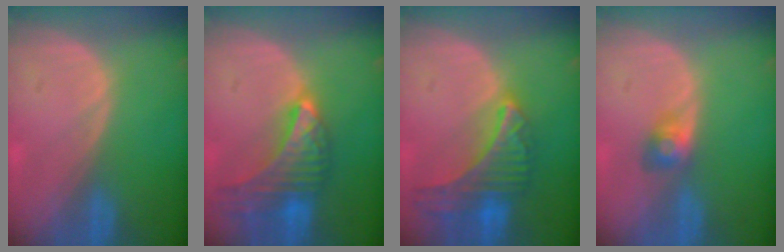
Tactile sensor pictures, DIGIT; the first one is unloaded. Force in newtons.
{"total": 9.6, "press": 8.5, "slide": 4.4}
{"total": 9.2, "press": 8.1, "slide": 4.4}
{"total": 2.9, "press": 2.7, "slide": 1.0}